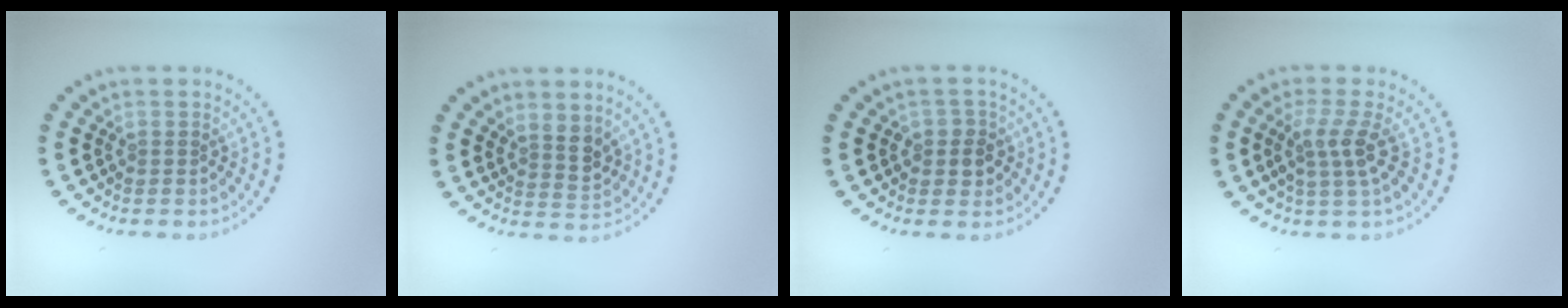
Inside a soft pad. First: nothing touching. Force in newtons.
{"total": 2.2, "press": 1.8, "slide": 1.4}
{"total": 2.0, "press": 1.9, "slide": 0.7}
{"total": 2.6, "press": 2.0, "slide": 1.7}